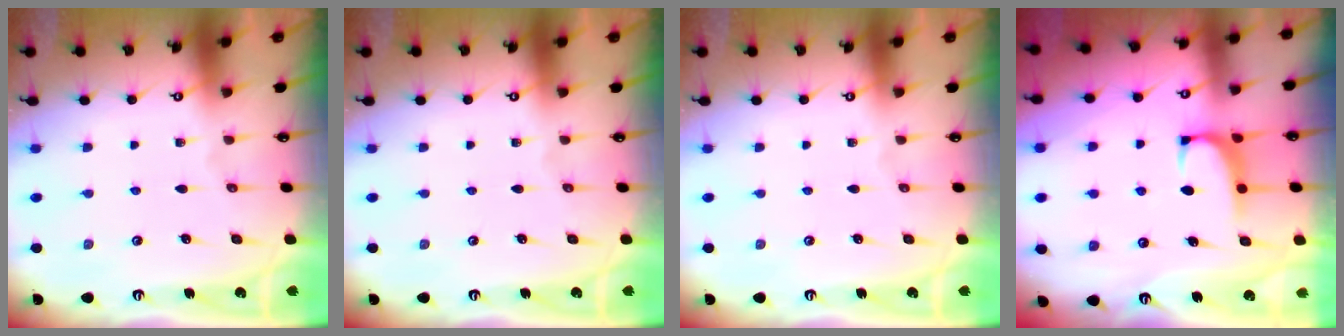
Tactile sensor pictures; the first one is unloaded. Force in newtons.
{"total": 0.0}
{"total": 0.0}
{"total": 0.9, "press": 0.6, "slide": 0.6}